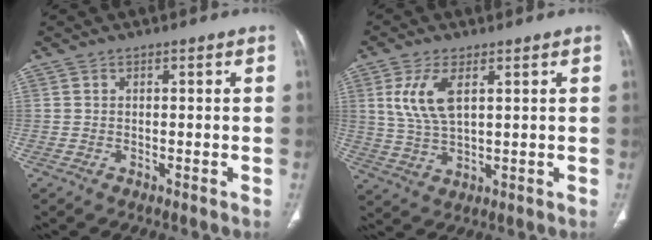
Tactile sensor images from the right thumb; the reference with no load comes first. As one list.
[{"total": 8.1, "force": [2.8, 3.6, 6.7], "torque": [-0.145, -0.009, 0.062]}]